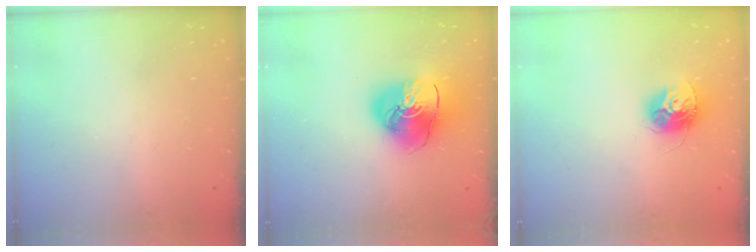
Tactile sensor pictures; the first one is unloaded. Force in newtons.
{"total": 14.7, "press": 14.5, "slide": 2.2}
{"total": 11.1, "press": 11.1, "slide": 0.5}